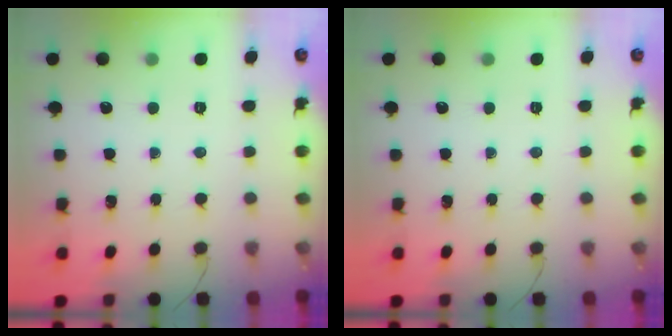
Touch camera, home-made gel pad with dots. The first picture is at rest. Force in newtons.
{"total": 0.0}